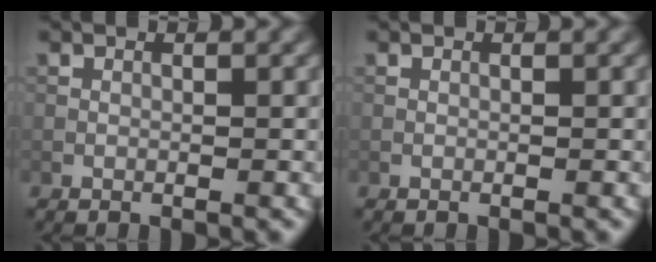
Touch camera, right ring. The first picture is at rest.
{"total": 0.0}